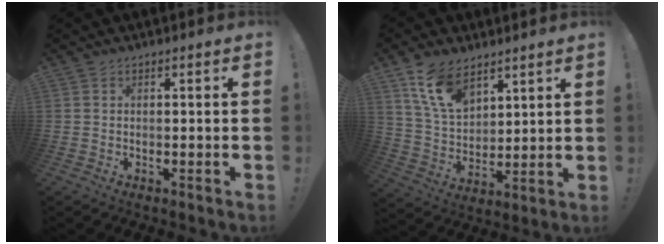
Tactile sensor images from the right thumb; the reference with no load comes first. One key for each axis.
{"total": 13.1, "fx": 8.5, "fy": 7.7, "fz": 6.3, "tx": -0.125, "ty": -0.040, "tz": 0.167}